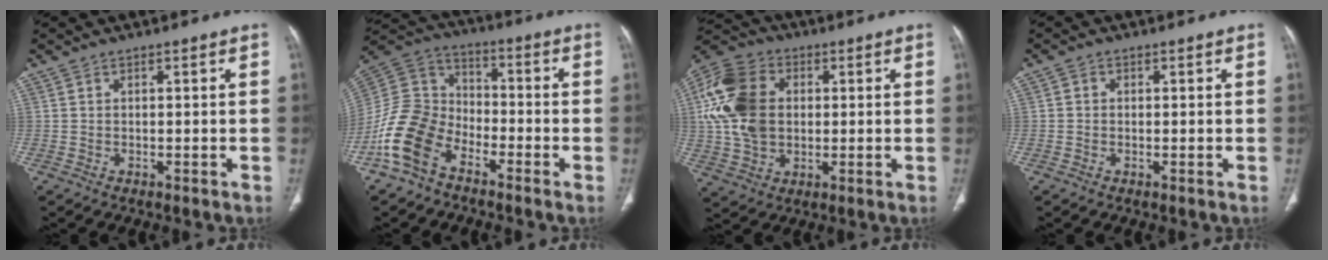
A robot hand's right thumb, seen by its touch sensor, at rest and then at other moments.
{"total": 13.4, "force": [-7.6, 8.7, 6.8], "torque": [-0.133, 0.057, -0.160]}
{"total": 16.4, "force": [1.9, 11.8, 11.1], "torque": [-0.215, 0.014, 0.033]}
{"total": 1.0, "force": [0.0, 0.9, 0.3], "torque": [-0.001, 0.002, -0.002]}